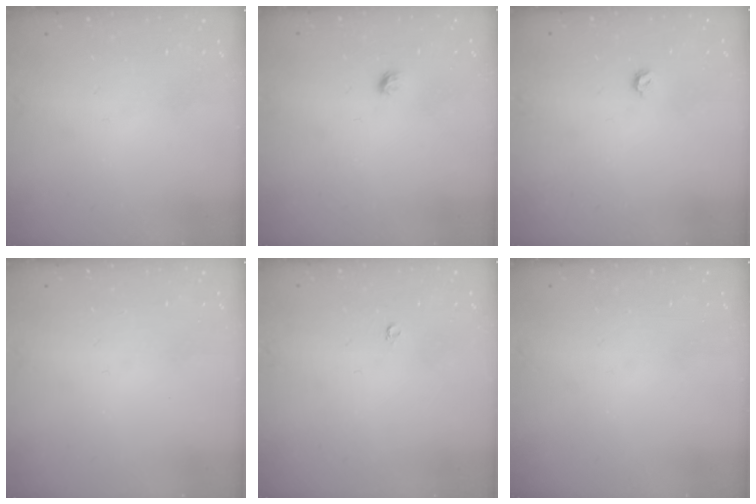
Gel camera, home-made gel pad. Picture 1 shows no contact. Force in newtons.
{"total": 4.2, "press": 4.1, "slide": 1.0}
{"total": 4.6, "press": 4.5, "slide": 0.9}
{"total": 0.0}
{"total": 3.2, "press": 3.2, "slide": 0.2}
{"total": 0.0}